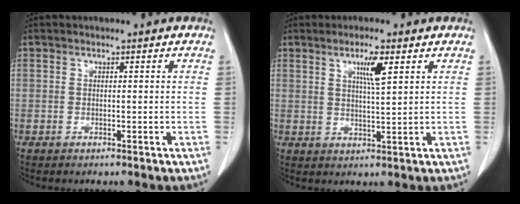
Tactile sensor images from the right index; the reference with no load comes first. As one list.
[{"total": 4.5, "force": [2.1, 0.1, 4.0], "torque": [-0.067, -0.004, 0.036]}]